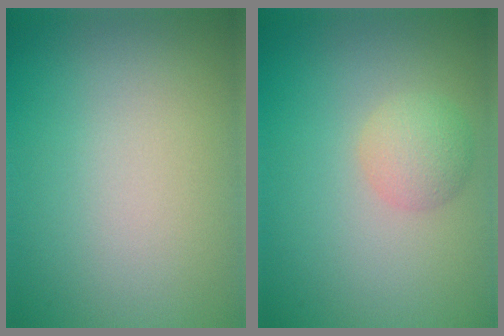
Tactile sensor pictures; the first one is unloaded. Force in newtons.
{"total": 2.2, "press": 2.2, "slide": 0.1}